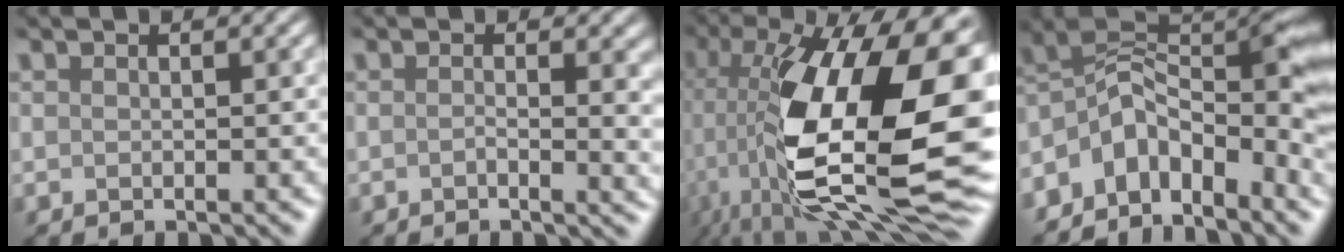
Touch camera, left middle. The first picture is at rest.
{"total": 1.2, "force": [-0.5, -0.2, 1.0], "torque": [-0.022, -0.002, 0.009]}
{"total": 16.0, "force": [0.4, 6.8, 14.5], "torque": [-0.288, -0.001, 0.034]}
{"total": 6.6, "force": [-4.0, 2.7, 4.4], "torque": [-0.085, 0.017, -0.059]}